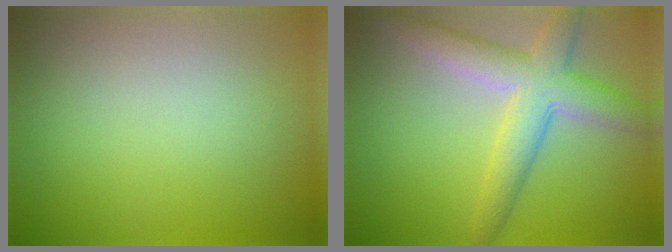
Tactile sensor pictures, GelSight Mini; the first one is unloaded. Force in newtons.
{"total": 5.5, "press": 5.5, "slide": 0.5}